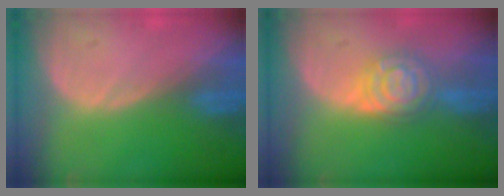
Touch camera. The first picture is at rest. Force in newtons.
{"total": 6.7, "press": 6.6, "slide": 0.4}